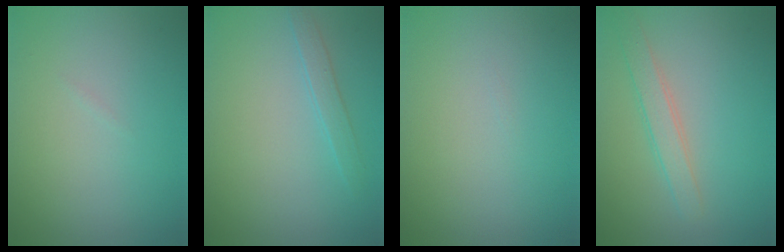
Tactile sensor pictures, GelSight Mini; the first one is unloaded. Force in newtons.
{"total": 1.3, "press": 1.3, "slide": 0.1}
{"total": 0.0}
{"total": 2.3, "press": 2.3, "slide": 0.1}